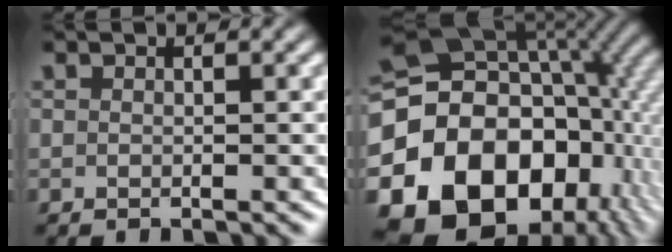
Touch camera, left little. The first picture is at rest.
{"total": 23.6, "force": [-2.5, 18.3, 14.7], "torque": [-0.293, -0.053, -0.042]}